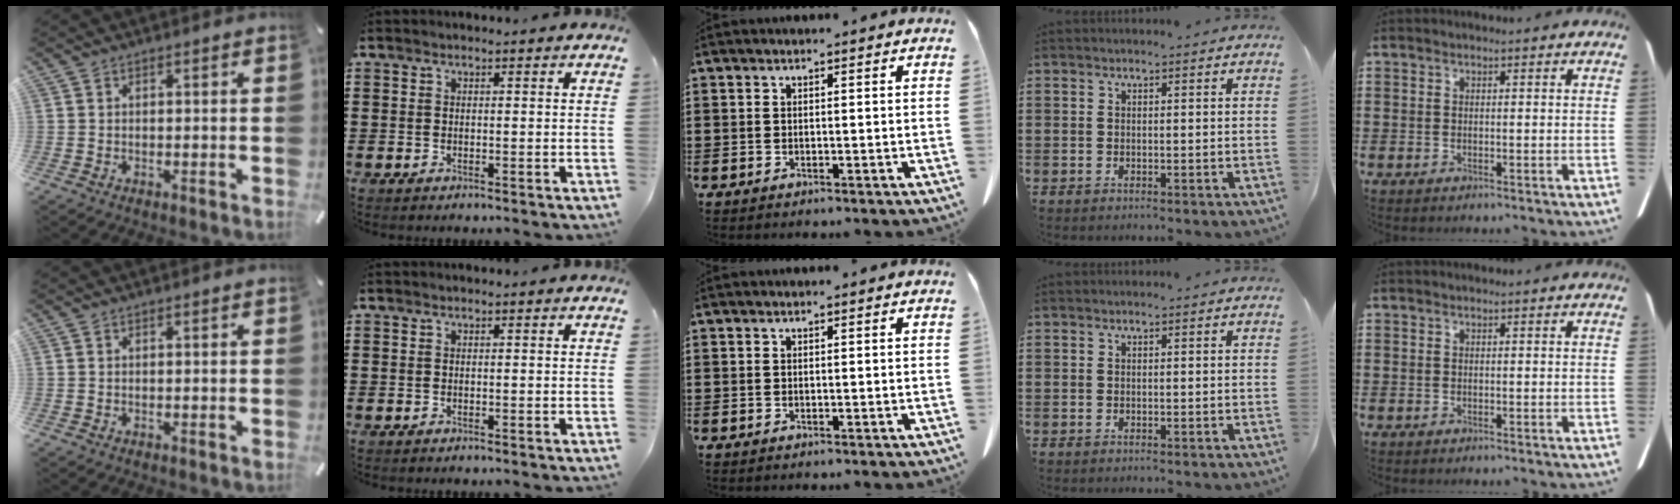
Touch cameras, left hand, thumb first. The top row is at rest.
{}